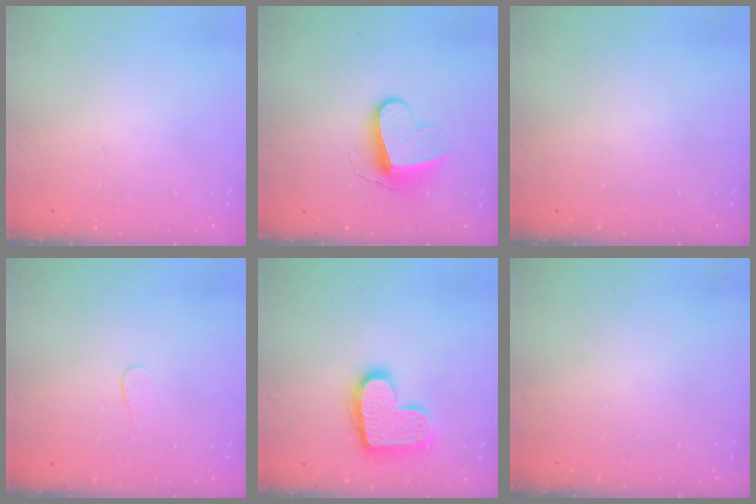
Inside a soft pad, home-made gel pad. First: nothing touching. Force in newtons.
{"total": 9.9, "press": 9.8, "slide": 0.6}
{"total": 0.0}
{"total": 3.3, "press": 3.3, "slide": 0.3}
{"total": 15.3, "press": 15.3, "slide": 1.1}
{"total": 0.0}